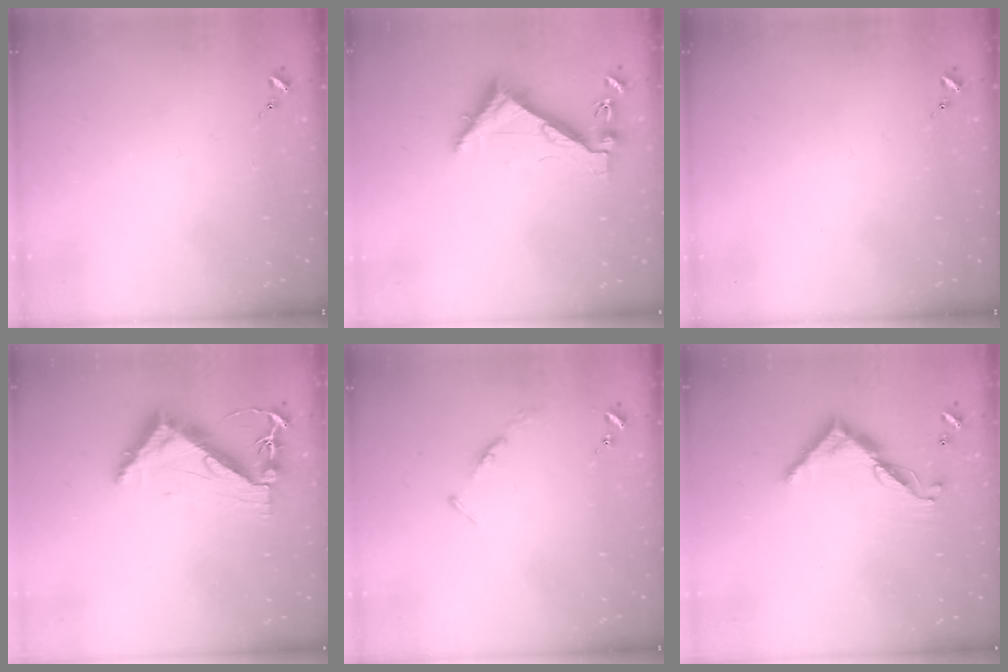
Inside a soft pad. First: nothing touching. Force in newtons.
{"total": 6.3, "press": 6.2, "slide": 0.7}
{"total": 0.0}
{"total": 7.8, "press": 7.7, "slide": 1.0}
{"total": 3.5, "press": 3.5, "slide": 0.4}
{"total": 11.0, "press": 11.0, "slide": 0.4}